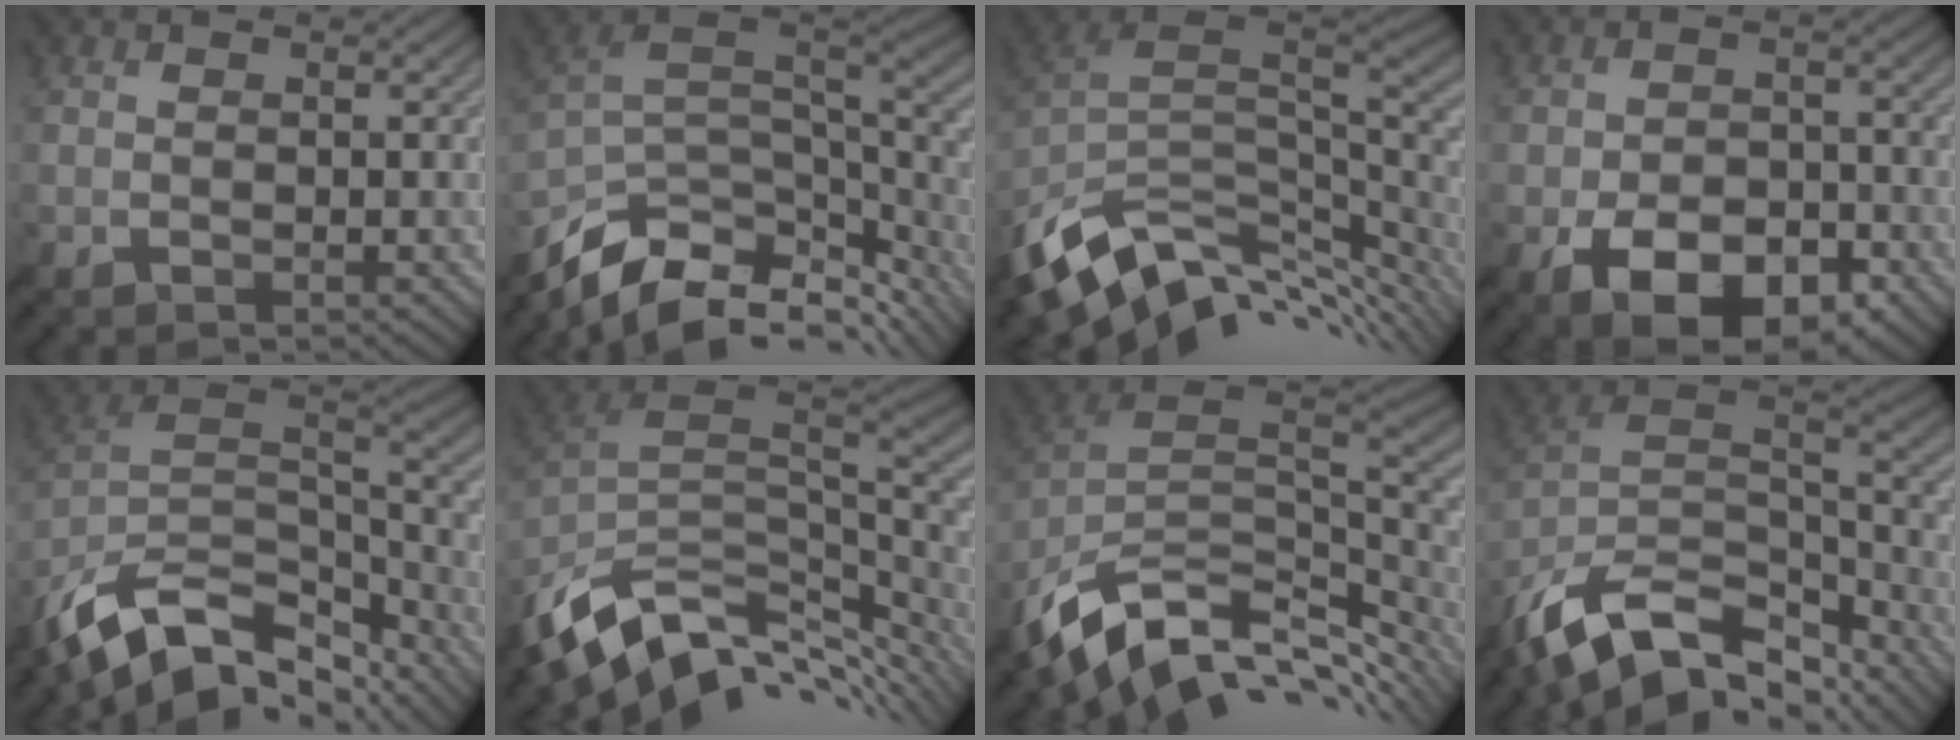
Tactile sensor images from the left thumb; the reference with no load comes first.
{"total": 13.5, "force": [-7.9, 6.3, 8.9], "torque": [-0.219, -0.026, -0.126]}
{"total": 12.9, "force": [-5.4, 6.8, 9.5], "torque": [-0.213, -0.015, -0.096]}
{"total": 10.3, "force": [-4.9, 5.5, 7.2], "torque": [-0.129, -0.008, -0.082]}
{"total": 15.3, "force": [-10.1, 7.0, 9.1], "torque": [-0.225, -0.018, -0.164]}
{"total": 12.5, "force": [-5.7, 6.5, 9.0], "torque": [-0.209, -0.014, -0.096]}
{"total": 13.7, "force": [-5.8, 7.6, 9.9], "torque": [-0.221, -0.014, -0.104]}
{"total": 15.9, "force": [-10.5, 7.3, 9.5], "torque": [-0.235, -0.023, -0.167]}